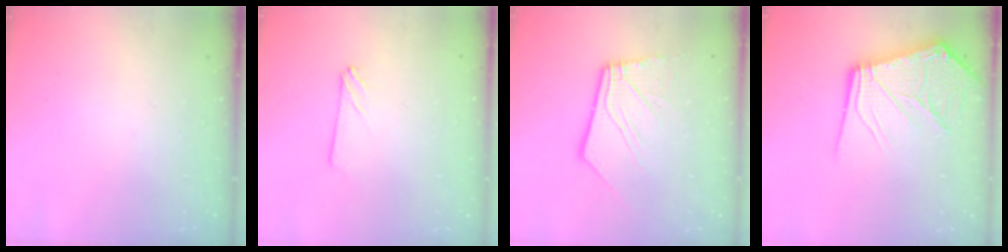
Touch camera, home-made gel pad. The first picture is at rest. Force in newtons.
{"total": 2.4, "press": 2.4, "slide": 0.2}
{"total": 12.4, "press": 12.3, "slide": 1.7}
{"total": 16.4, "press": 16.2, "slide": 2.0}